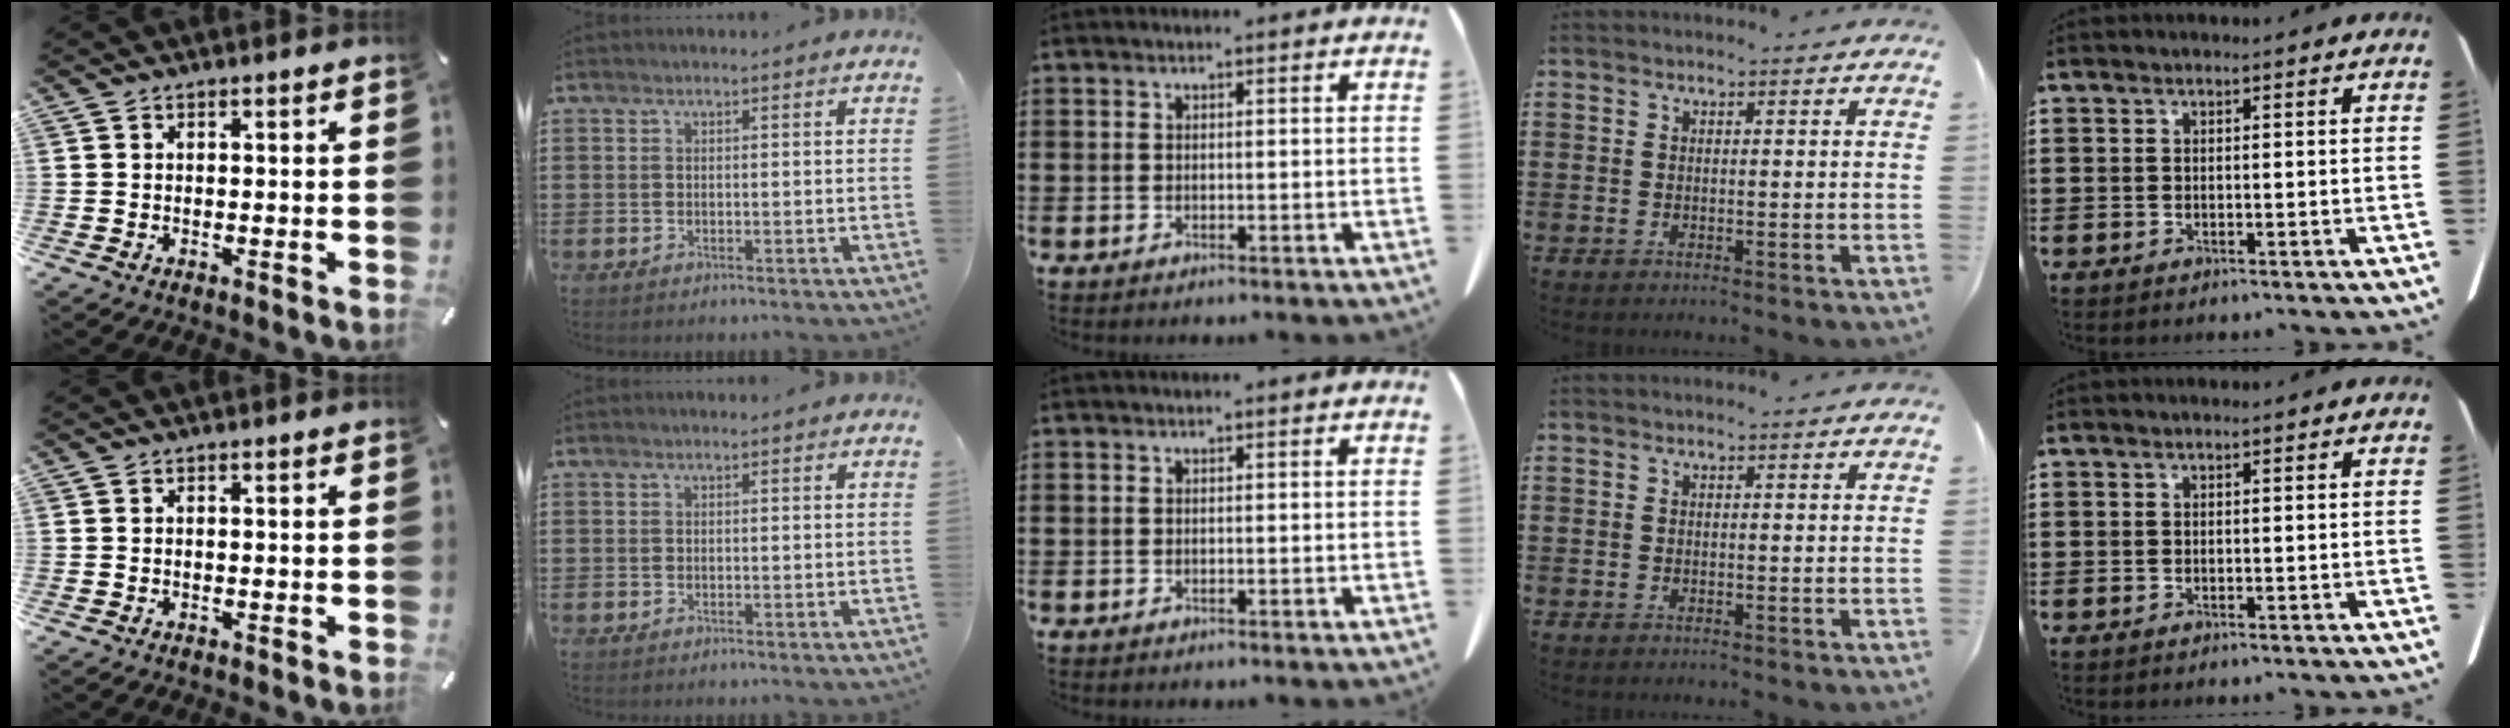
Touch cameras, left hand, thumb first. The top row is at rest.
{}